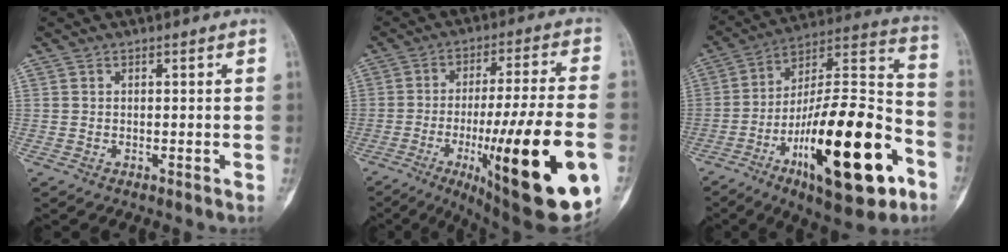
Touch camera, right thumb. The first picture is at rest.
{"total": 27.4, "force": [-8.5, 5.2, 25.6], "torque": [-0.366, -0.007, -0.114]}
{"total": 29.9, "force": [-12.3, 10.0, 25.3], "torque": [-0.403, 0.065, -0.187]}